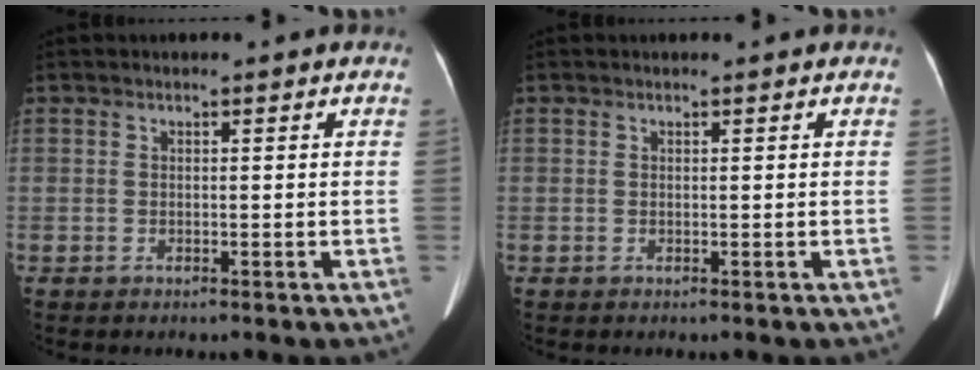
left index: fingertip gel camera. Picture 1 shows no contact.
{"total": 0.0}